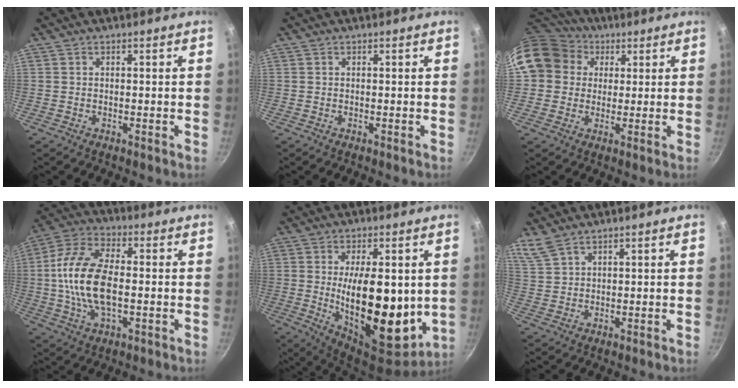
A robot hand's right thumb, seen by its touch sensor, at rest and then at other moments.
{"total": 0.0}
{"total": 14.8, "force": [4.3, 12.9, 5.9], "torque": [-0.099, 0.027, 0.067]}
{"total": 15.6, "force": [-0.6, 8.2, 13.3], "torque": [-0.254, 0.026, -0.025]}
{"total": 20.5, "force": [0.0, 9.8, 18.0], "torque": [-0.251, -0.033, 0.011]}
{"total": 4.1, "force": [3.4, 1.3, 1.7], "torque": [-0.037, -0.007, 0.080]}